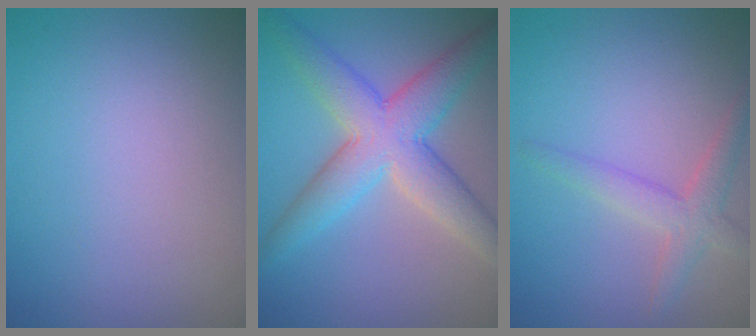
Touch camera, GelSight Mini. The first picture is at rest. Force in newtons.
{"total": 6.7, "press": 6.7, "slide": 0.3}
{"total": 2.6, "press": 2.6, "slide": 0.2}